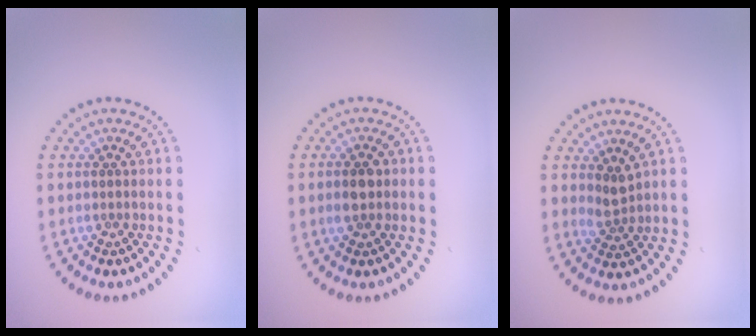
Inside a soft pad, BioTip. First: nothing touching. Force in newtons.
{"total": 2.5, "press": 2.5, "slide": 0.1}
{"total": 1.8, "press": 1.3, "slide": 1.1}